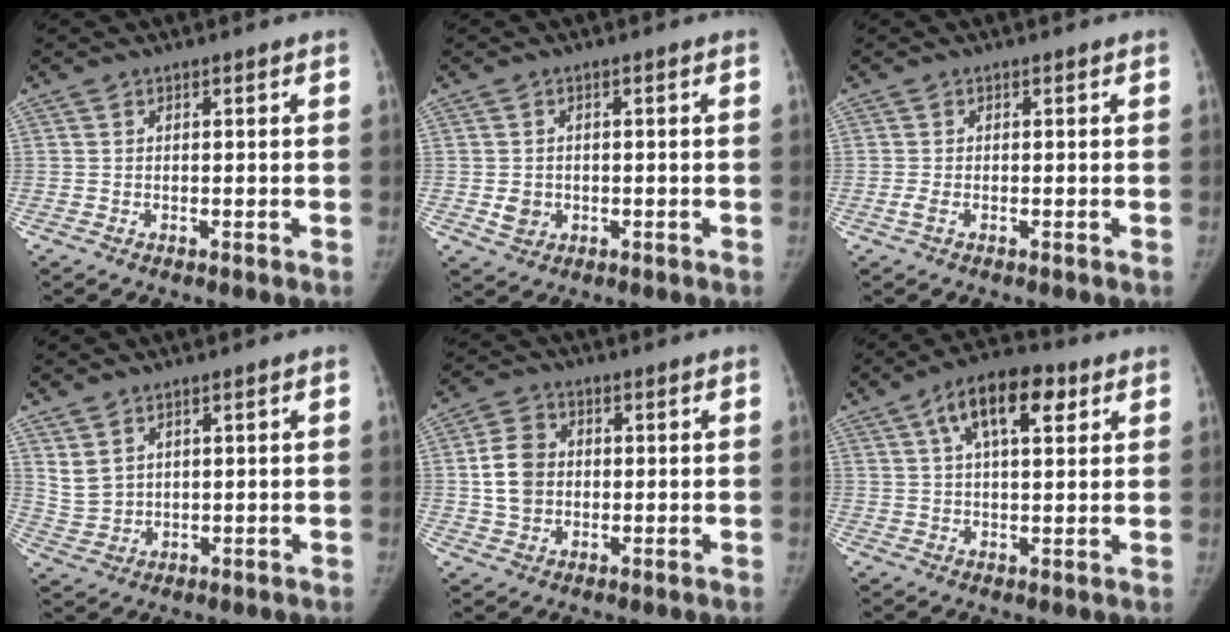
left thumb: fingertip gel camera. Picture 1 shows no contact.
{"total": 3.1, "force": [-0.5, 2.7, 1.4], "torque": [-0.015, 0.001, -0.002]}
{"total": 1.3, "force": [-0.6, 0.5, 1.1], "torque": [-0.029, -0.003, -0.012]}
{"total": 4.4, "force": [2.4, 3.0, 2.0], "torque": [-0.030, -0.015, 0.061]}
{"total": 8.0, "force": [0.4, 6.5, 4.6], "torque": [-0.070, 0.007, 0.006]}
{"total": 11.6, "force": [5.0, 5.2, 9.1], "torque": [-0.130, 0.007, 0.074]}